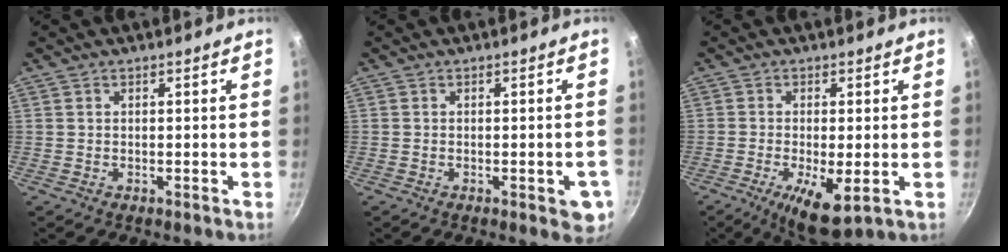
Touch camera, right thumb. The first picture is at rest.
{"total": 4.9, "force": [-1.7, 1.7, 4.3], "torque": [-0.037, -0.001, -0.021]}
{"total": 8.6, "force": [-2.4, 2.8, 7.8], "torque": [-0.135, -0.010, -0.033]}